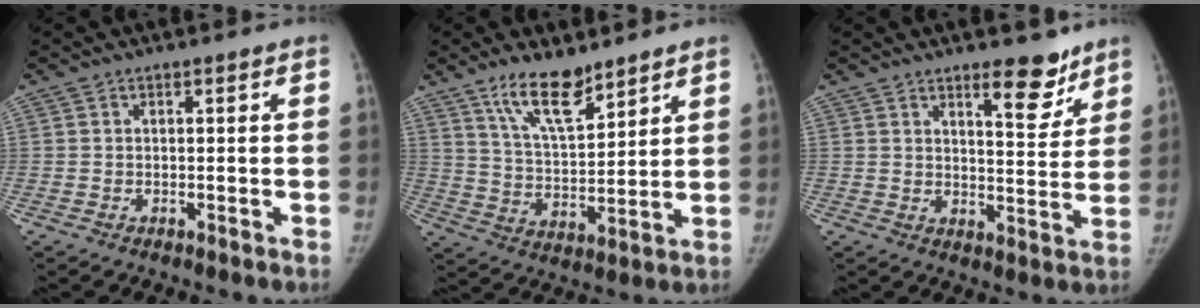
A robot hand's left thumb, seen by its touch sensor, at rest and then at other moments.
{"total": 11.1, "force": [8.1, 3.8, 6.5], "torque": [-0.096, -0.059, 0.156]}
{"total": 8.3, "force": [5.9, 2.9, 5.0], "torque": [-0.042, -0.044, 0.085]}